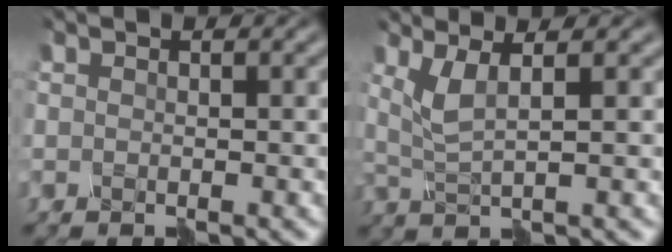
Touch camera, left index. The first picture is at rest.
{"total": 1.4, "force": [0.8, -0.8, 0.7], "torque": [-0.028, 0.001, 0.023]}